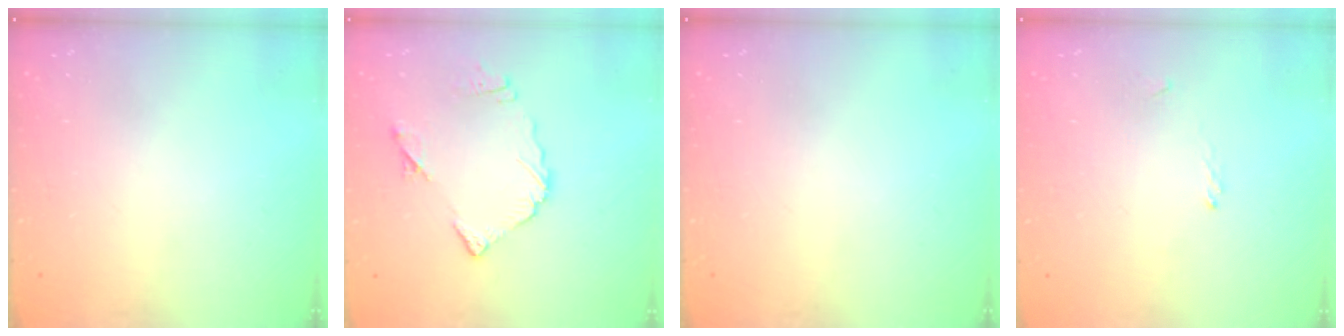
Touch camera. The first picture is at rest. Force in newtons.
{"total": 9.4, "press": 9.4, "slide": 0.8}
{"total": 0.0}
{"total": 1.1, "press": 1.0, "slide": 0.5}